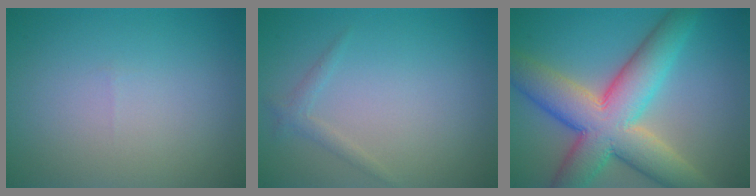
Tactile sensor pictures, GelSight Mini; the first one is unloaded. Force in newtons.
{"total": 1.1, "press": 1.1, "slide": 0.1}
{"total": 10.6, "press": 10.6, "slide": 0.8}